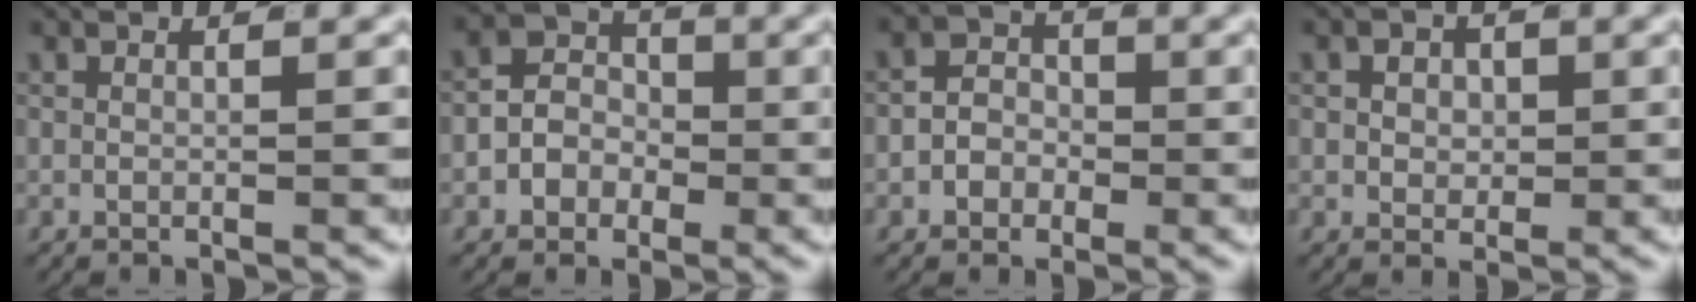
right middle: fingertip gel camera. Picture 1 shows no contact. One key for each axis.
{"total": 4.8, "fx": -0.9, "fy": 4.2, "fz": 2.1, "tx": -0.026, "ty": -0.004, "tz": -0.027}
{"total": 3.4, "fx": -1.0, "fy": 3.0, "fz": 1.3, "tx": -0.010, "ty": -0.003, "tz": -0.025}
{"total": 2.3, "fx": 0.1, "fy": 1.9, "fz": 1.3, "tx": -0.017, "ty": -0.009, "tz": 0.007}